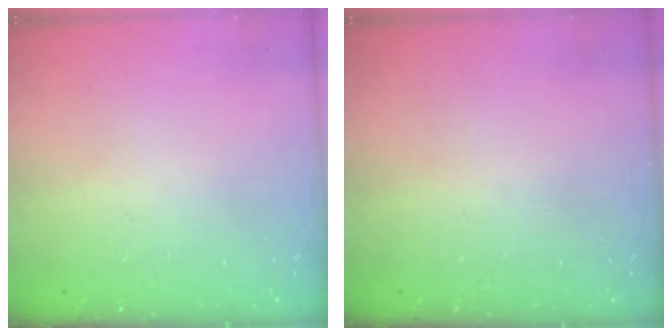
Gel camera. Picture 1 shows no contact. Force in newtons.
{"total": 0.5, "press": 0.5, "slide": 0.1}